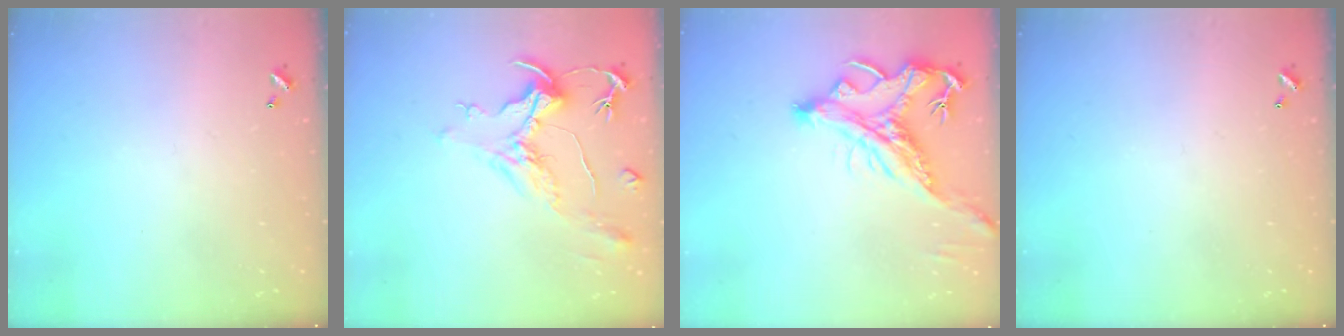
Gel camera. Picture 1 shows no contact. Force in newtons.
{"total": 2.1, "press": 1.7, "slide": 1.3}
{"total": 4.1, "press": 3.8, "slide": 1.5}
{"total": 0.0}